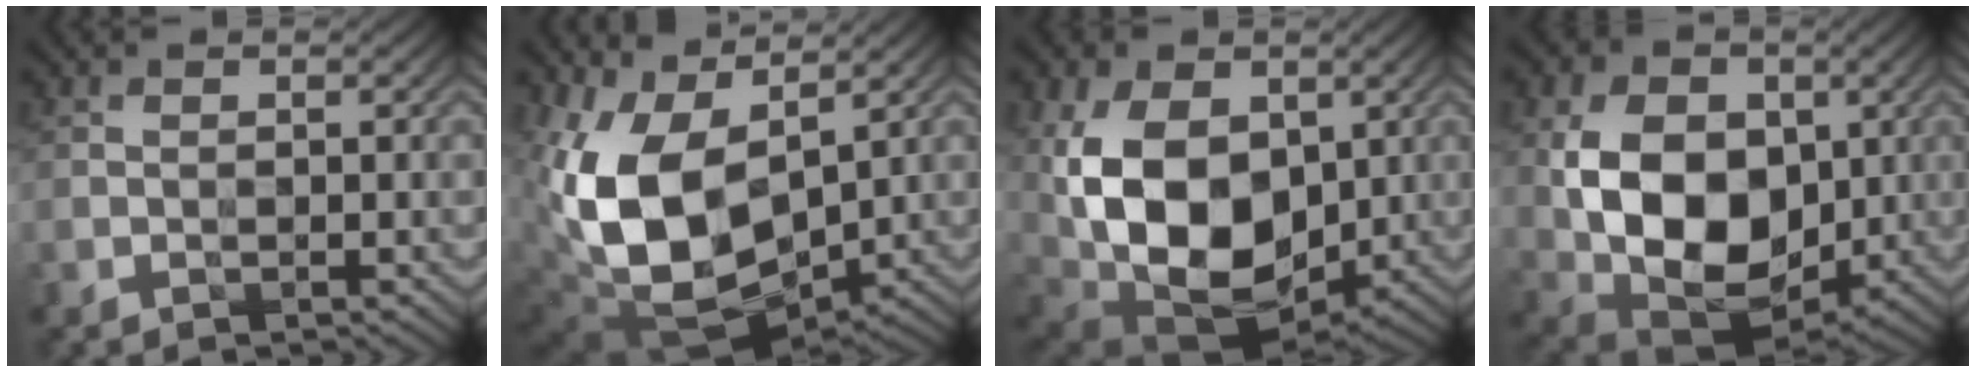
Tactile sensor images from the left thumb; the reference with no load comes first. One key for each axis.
{"total": 13.2, "fx": 1.8, "fy": 8.4, "fz": 10.0, "tx": -0.228, "ty": -0.021, "tz": 0.045}
{"total": 16.1, "fx": 1.3, "fy": 10.6, "fz": 12.0, "tx": -0.258, "ty": -0.020, "tz": 0.031}
{"total": 13.7, "fx": 0.5, "fy": 9.5, "fz": 9.8, "tx": -0.200, "ty": -0.011, "tz": 0.013}